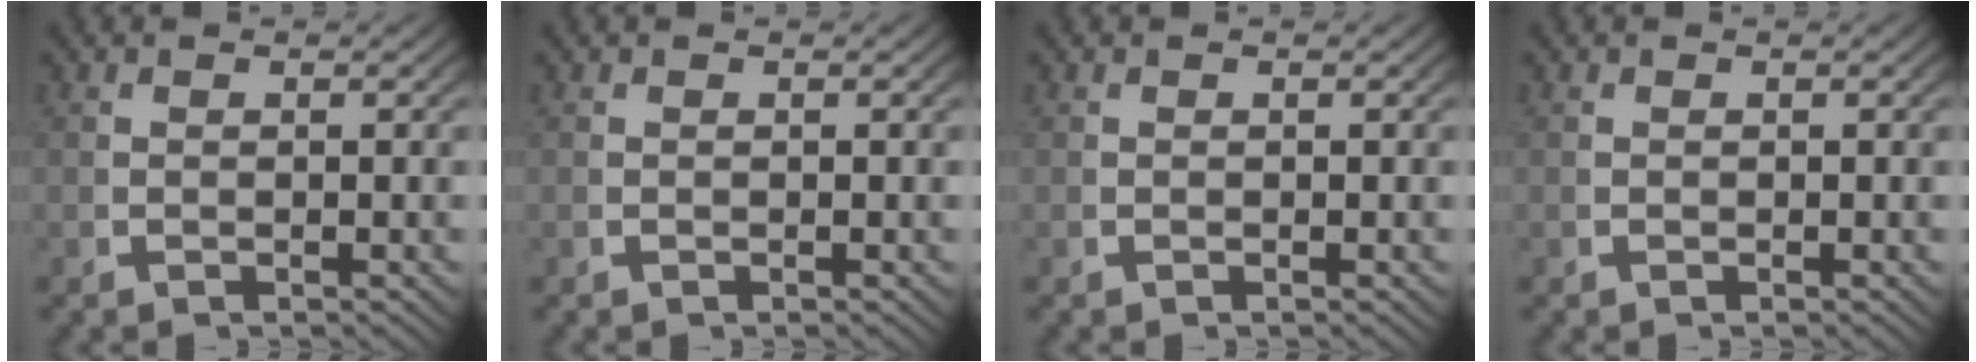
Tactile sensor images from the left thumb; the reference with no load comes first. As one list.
[{"total": 0.0}, {"total": 0.0}, {"total": 0.0}]